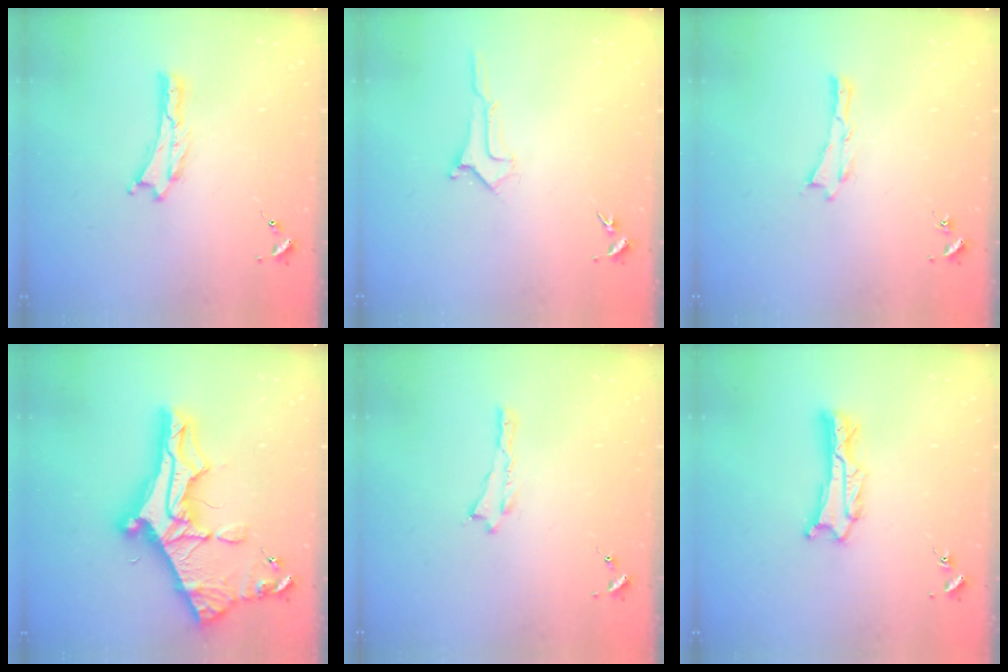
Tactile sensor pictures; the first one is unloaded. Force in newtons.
{"total": 1.0, "press": 1.0, "slide": 0.0}
{"total": 0.0}
{"total": 12.4, "press": 12.3, "slide": 1.4}
{"total": 0.0}
{"total": 1.8, "press": 1.8, "slide": 0.2}